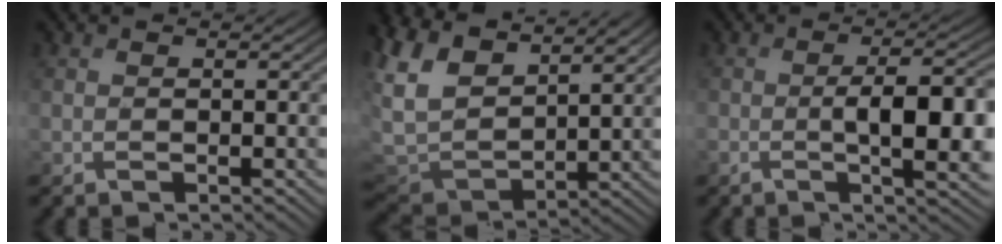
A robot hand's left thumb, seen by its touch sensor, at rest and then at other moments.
{"total": 11.4, "force": [5.1, 6.6, 7.8], "torque": [-0.230, 0.016, 0.089]}
{"total": 8.5, "force": [-1.3, 2.6, 7.9], "torque": [-0.129, -0.008, -0.016]}